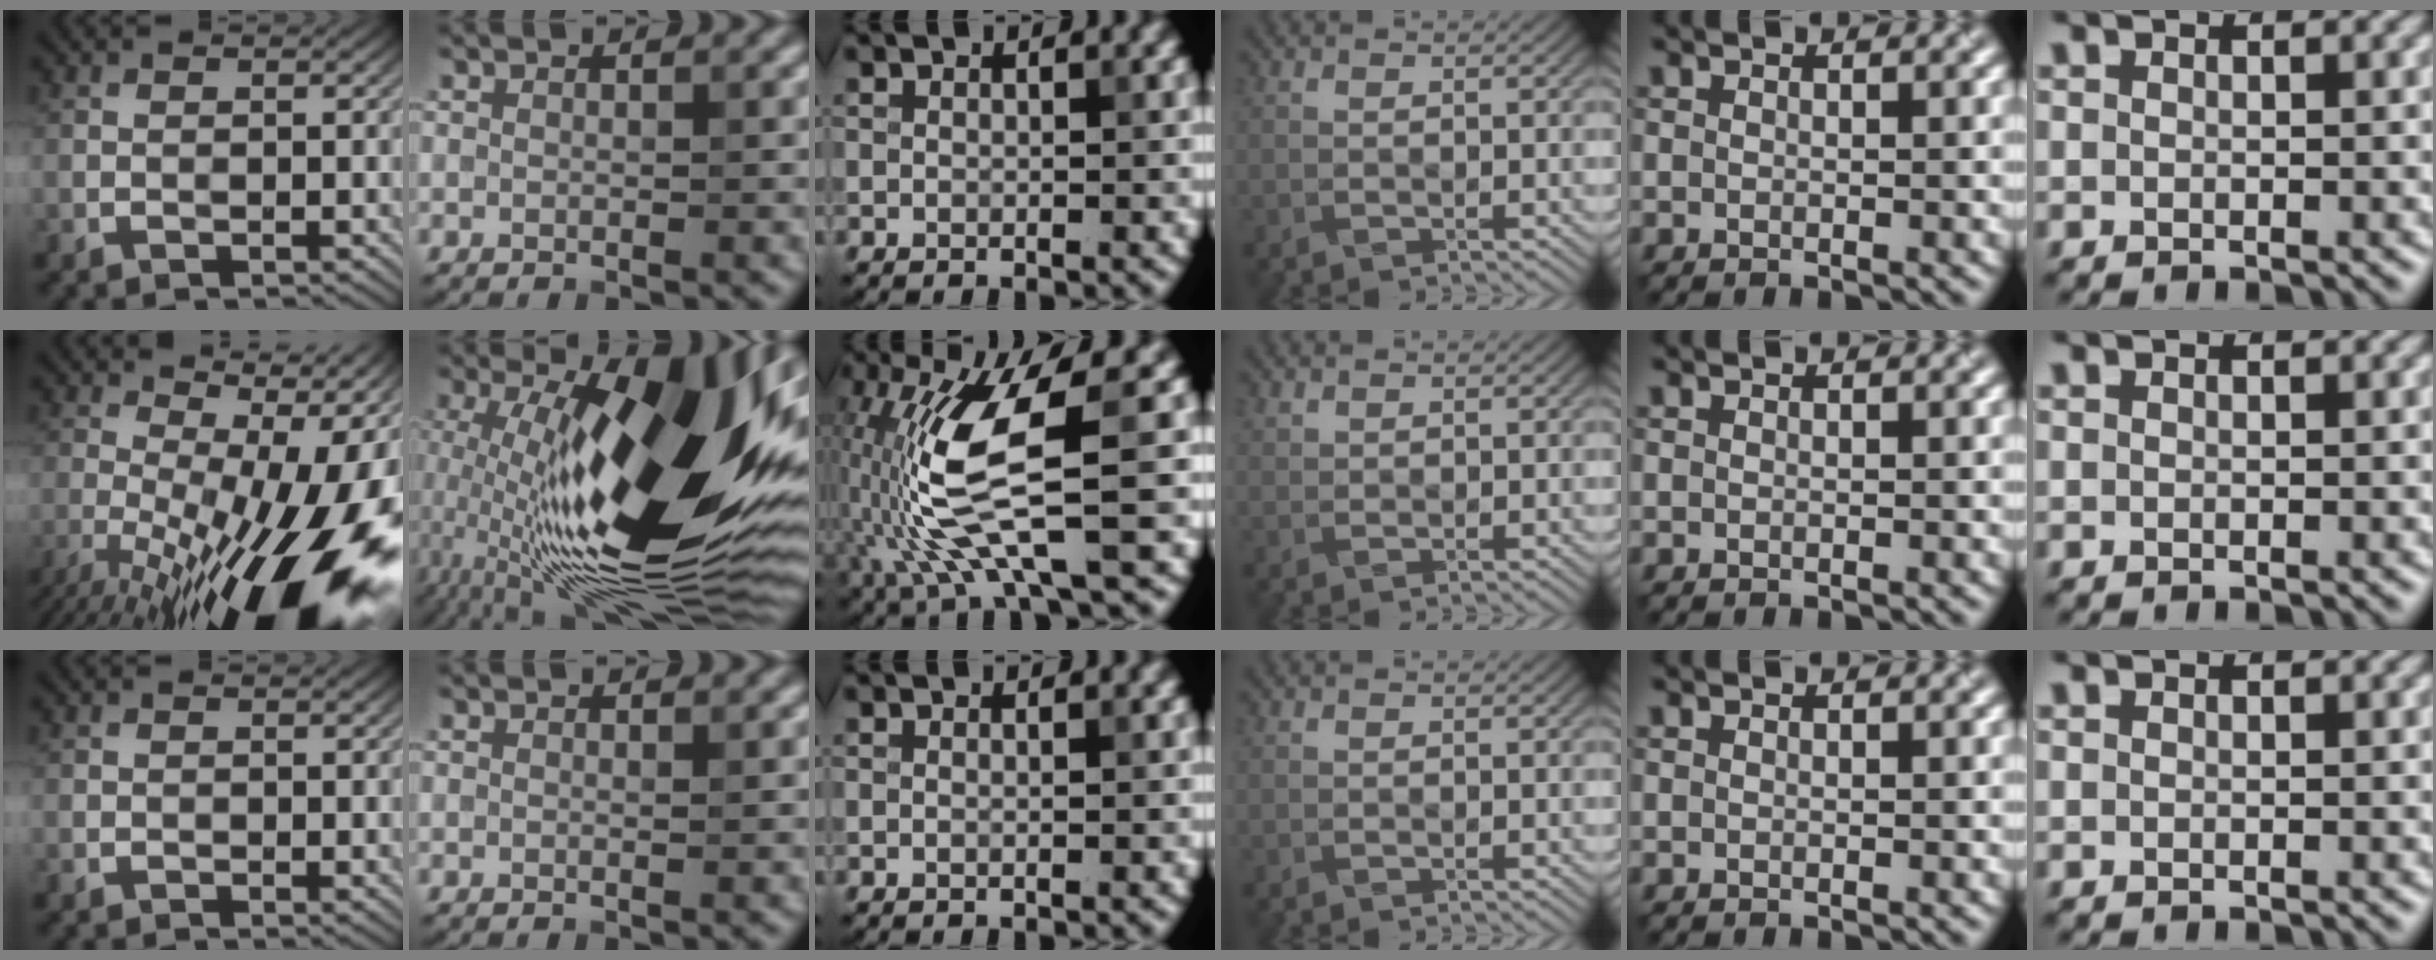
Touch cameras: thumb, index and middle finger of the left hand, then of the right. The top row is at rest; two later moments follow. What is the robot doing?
{"motion": "wrap", "object": "aluminum foil"}